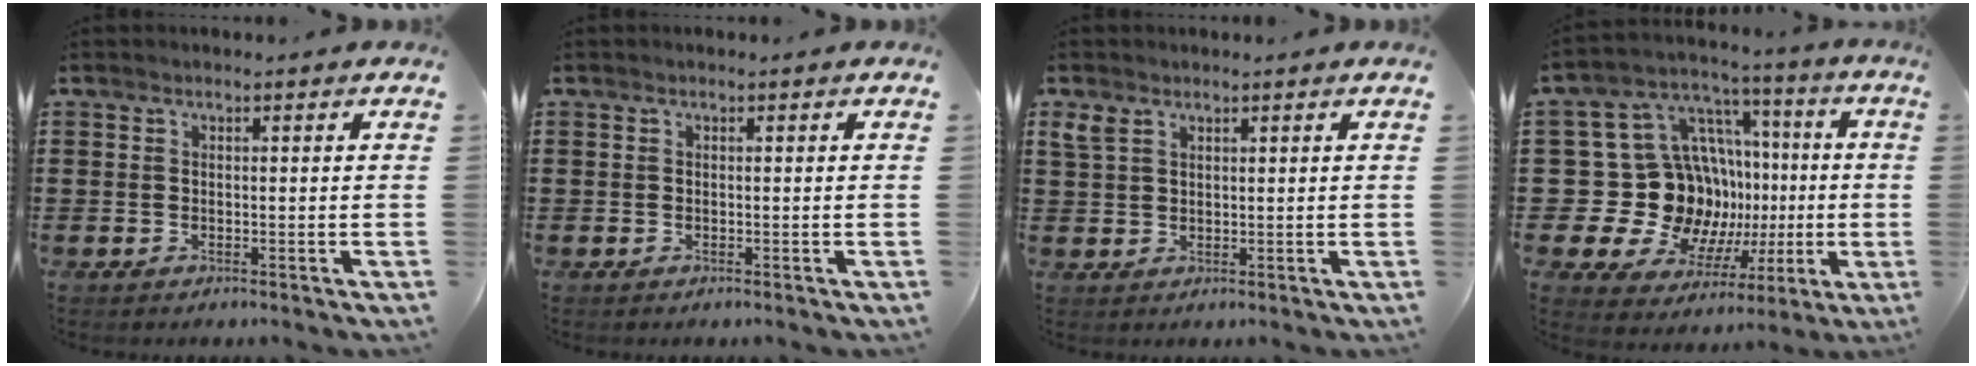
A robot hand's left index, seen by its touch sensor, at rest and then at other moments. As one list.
[{"total": 0.0}, {"total": 2.4, "force": [1.6, 1.3, 1.2], "torque": [-0.030, 0.004, 0.032]}, {"total": 20.0, "force": [-1.5, 17.8, 9.0], "torque": [-0.202, -0.034, 0.020]}]